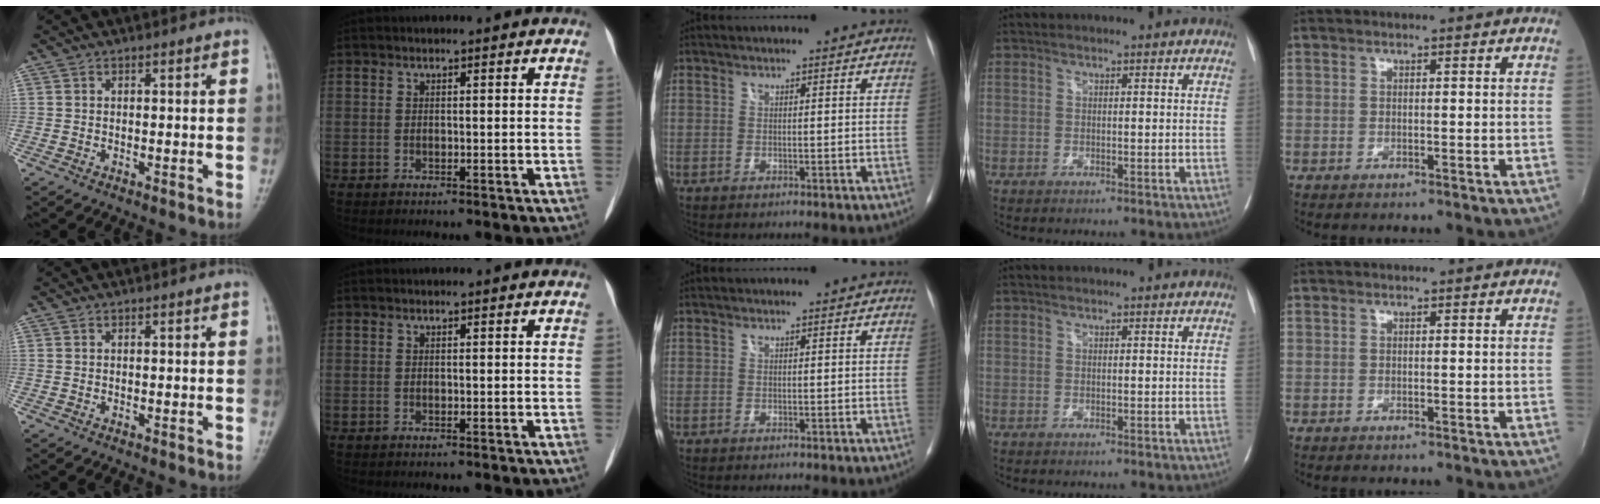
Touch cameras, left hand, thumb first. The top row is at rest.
{}